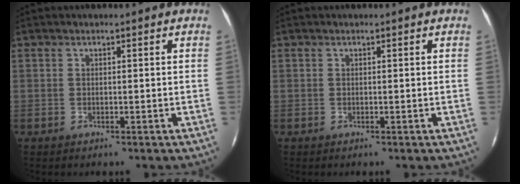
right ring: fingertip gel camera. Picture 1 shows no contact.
{"total": 0.0}